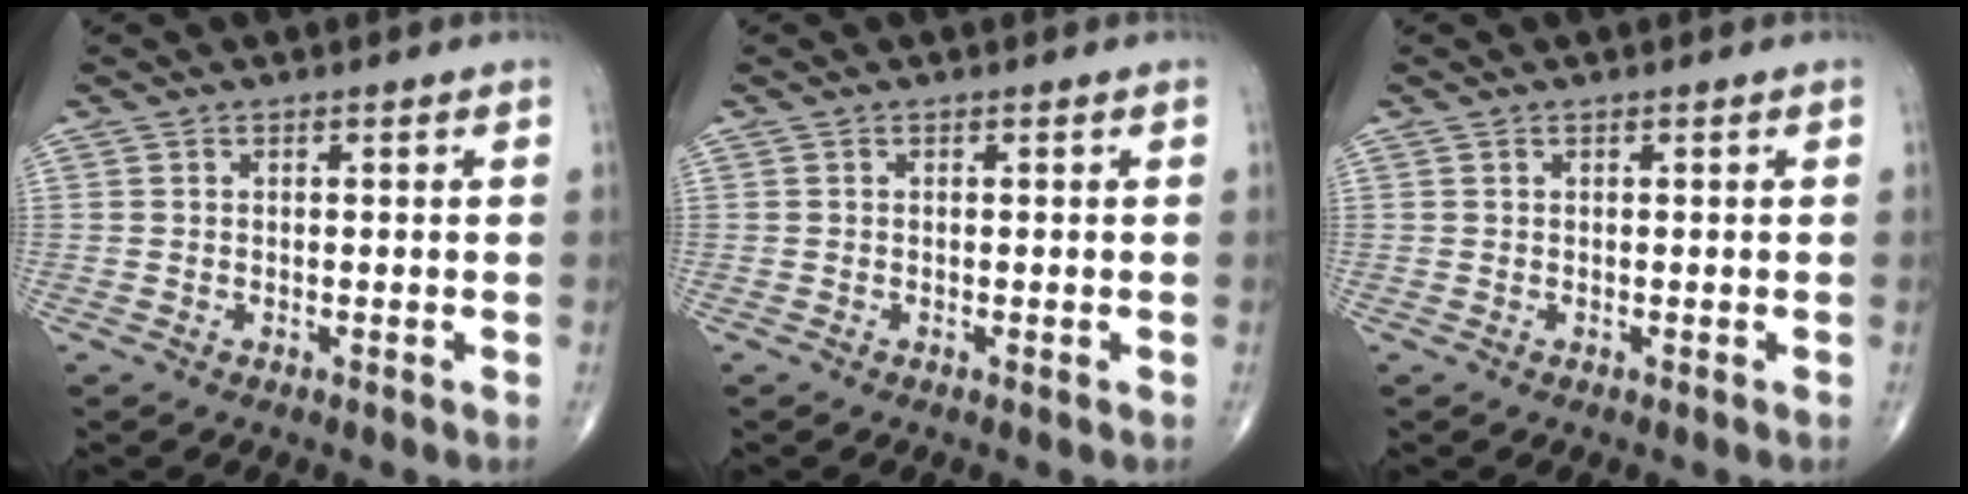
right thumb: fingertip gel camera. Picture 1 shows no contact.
{"total": 0.0}
{"total": 0.0}